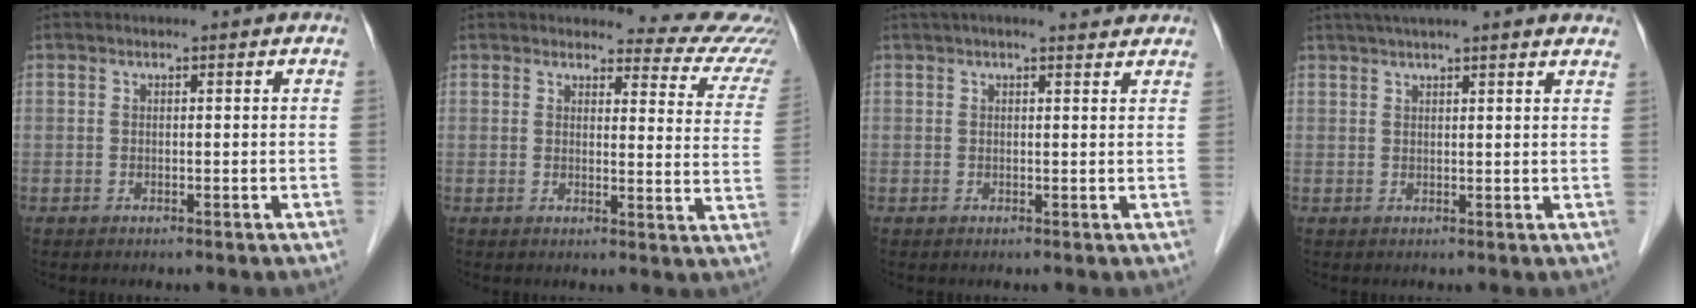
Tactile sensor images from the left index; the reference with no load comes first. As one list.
[{"total": 12.0, "force": [11.7, 2.1, 1.1], "torque": [0.025, -0.074, 0.091]}, {"total": 6.8, "force": [6.1, 1.3, 2.7], "torque": [-0.037, 0.032, 0.075]}, {"total": 12.9, "force": [11.0, 0.5, 6.6], "torque": [-0.102, 0.038, 0.137]}]